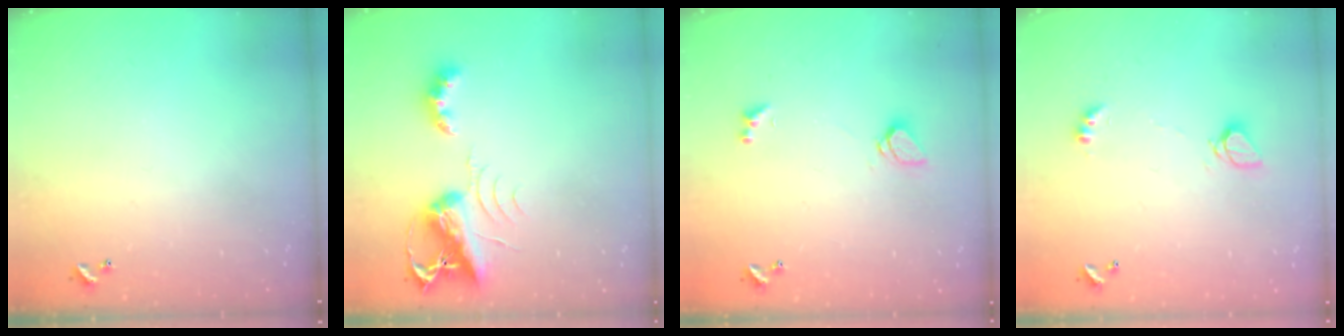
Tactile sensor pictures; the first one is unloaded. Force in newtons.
{"total": 7.1, "press": 7.0, "slide": 0.7}
{"total": 1.6, "press": 1.6, "slide": 0.5}
{"total": 4.9, "press": 4.9, "slide": 0.2}